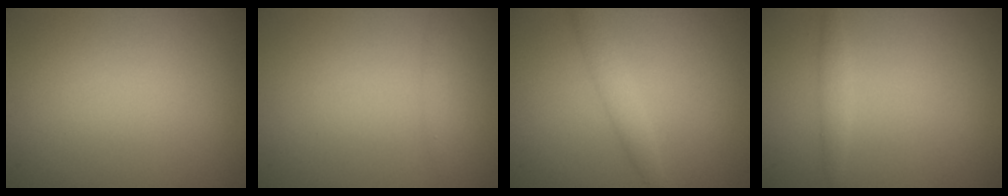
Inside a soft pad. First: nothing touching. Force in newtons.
{"total": 0.5, "press": 0.5, "slide": 0.0}
{"total": 1.9, "press": 1.9, "slide": 0.1}
{"total": 1.1, "press": 1.1, "slide": 0.0}